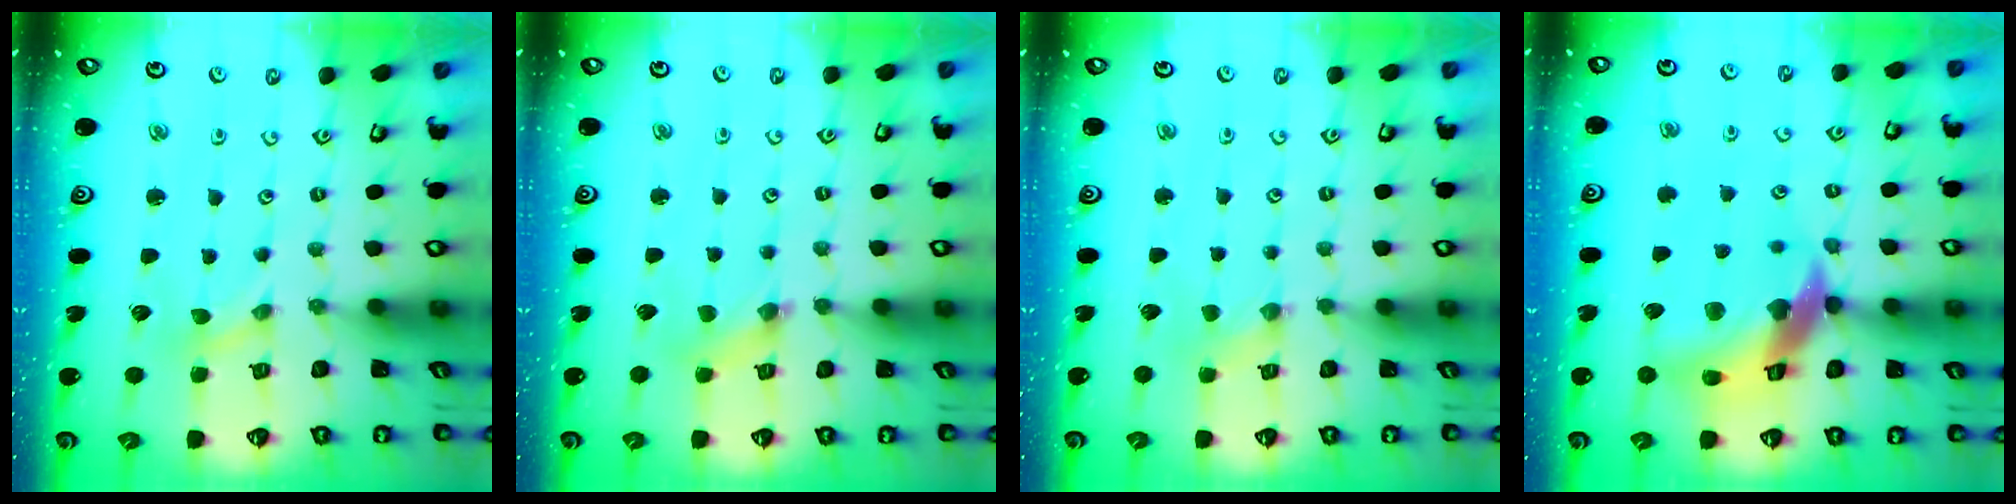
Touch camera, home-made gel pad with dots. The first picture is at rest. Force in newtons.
{"total": 2.3, "press": 2.3, "slide": 0.4}
{"total": 1.2, "press": 1.2, "slide": 0.2}
{"total": 16.2, "press": 16.1, "slide": 2.2}